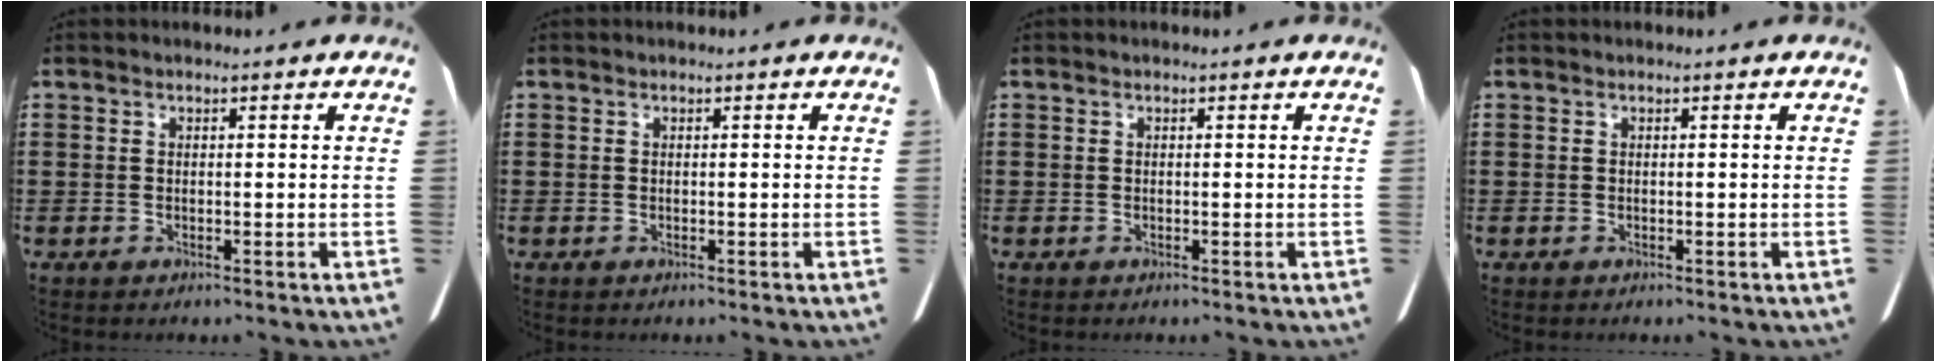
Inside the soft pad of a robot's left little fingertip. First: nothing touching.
{"total": 0.0}
{"total": 0.0}
{"total": 0.0}